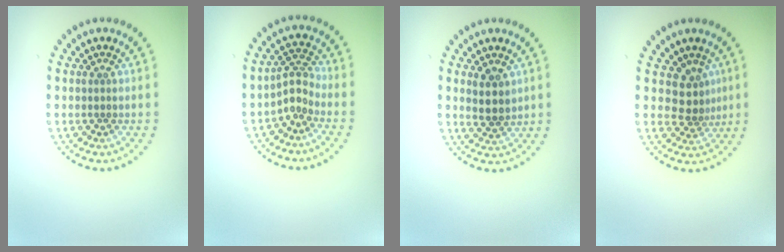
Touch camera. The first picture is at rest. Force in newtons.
{"total": 2.4, "press": 1.5, "slide": 1.9}
{"total": 2.5, "press": 2.2, "slide": 1.0}
{"total": 2.5, "press": 1.8, "slide": 1.7}